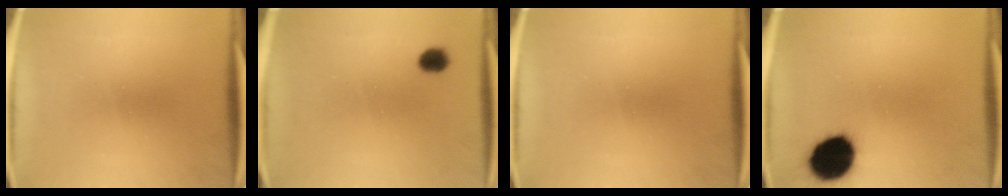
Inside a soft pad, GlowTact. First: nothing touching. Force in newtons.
{"total": 2.7}
{"total": 0.0}
{"total": 14.1}